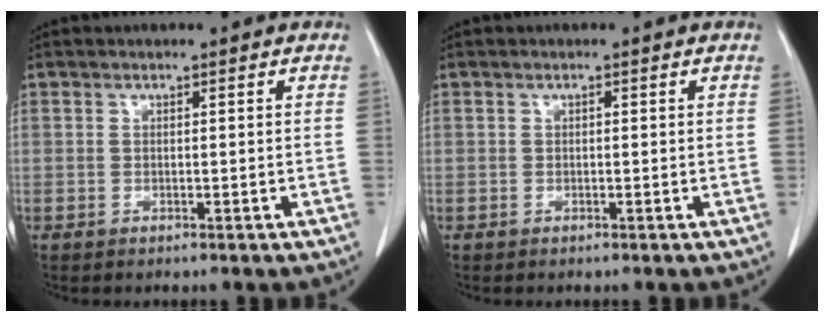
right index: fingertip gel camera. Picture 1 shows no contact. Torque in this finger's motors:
{"motor_torque": [0.13, -0.06, 0.04, 0.01]}